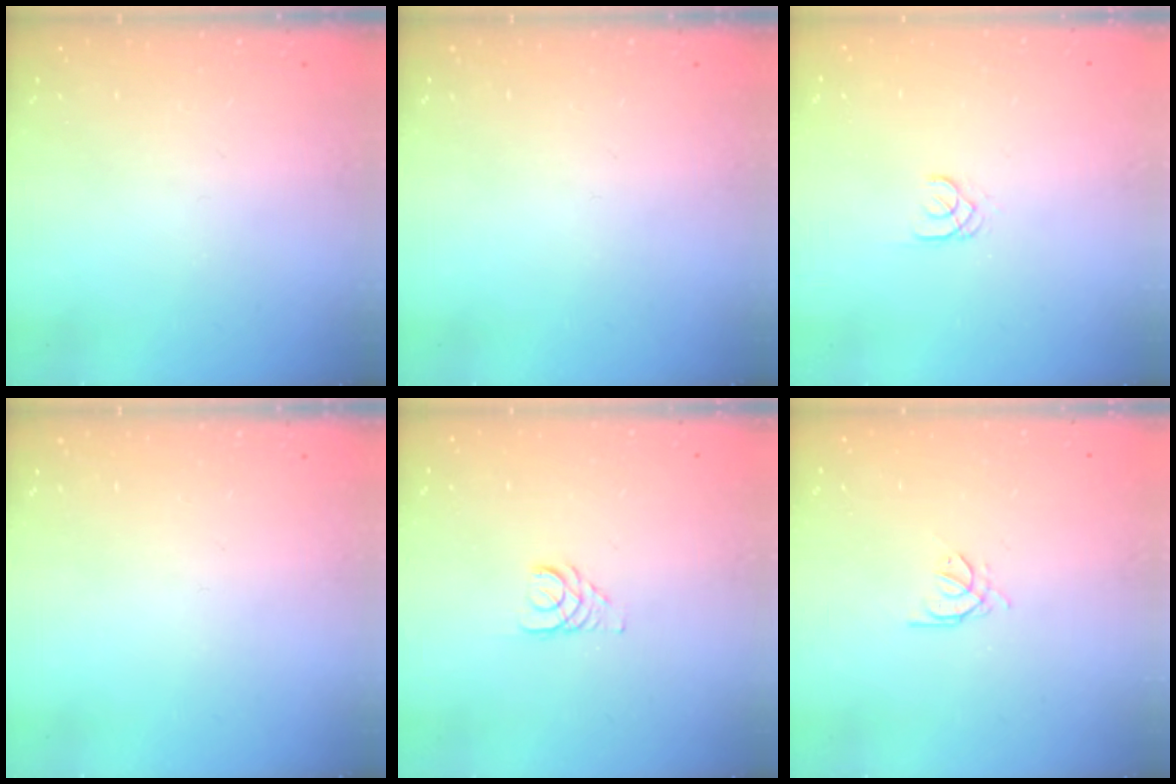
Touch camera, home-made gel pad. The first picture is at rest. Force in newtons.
{"total": 0.0}
{"total": 1.8, "press": 1.7, "slide": 0.2}
{"total": 0.0}
{"total": 2.9, "press": 2.9, "slide": 0.3}
{"total": 1.4, "press": 1.3, "slide": 0.3}